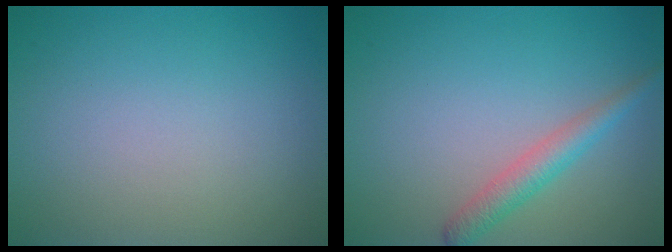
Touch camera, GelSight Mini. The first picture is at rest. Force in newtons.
{"total": 2.5, "press": 2.5, "slide": 0.1}